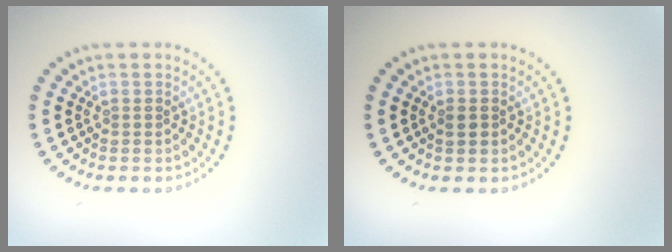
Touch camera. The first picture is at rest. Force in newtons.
{"total": 0.9, "press": 0.8, "slide": 0.2}